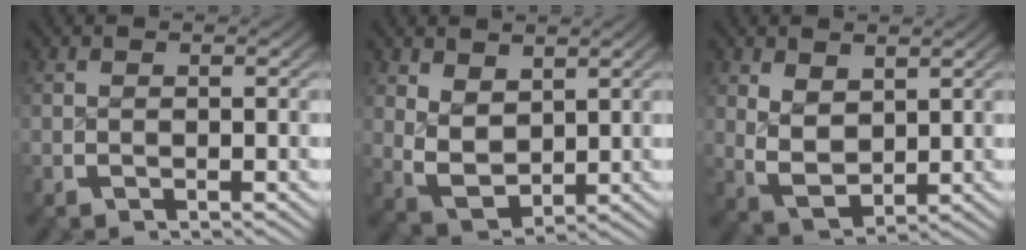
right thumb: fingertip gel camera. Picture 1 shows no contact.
{"total": 5.7, "force": [0.4, 4.3, 3.7], "torque": [-0.093, -0.034, 0.028]}
{"total": 5.3, "force": [0.3, 4.0, 3.6], "torque": [-0.090, -0.031, 0.025]}